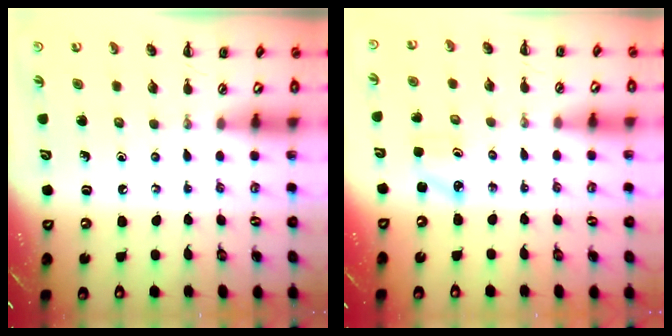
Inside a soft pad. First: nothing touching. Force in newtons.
{"total": 1.7, "press": 1.7, "slide": 0.2}